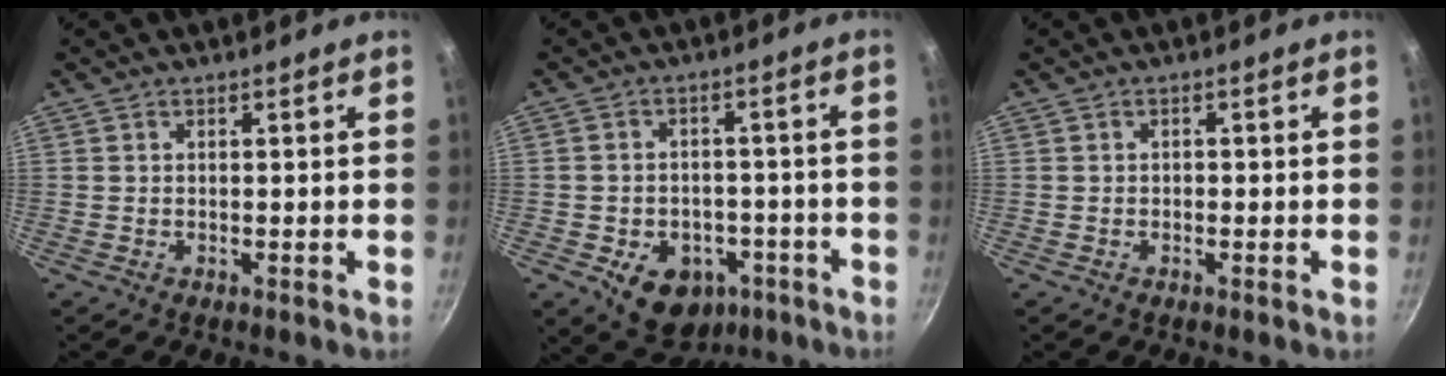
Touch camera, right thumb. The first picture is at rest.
{"total": 12.3, "force": [-5.1, 9.1, 6.4], "torque": [-0.058, 0.029, -0.058]}
{"total": 0.7, "force": [-0.3, 0.5, 0.4], "torque": [-0.005, 0.004, -0.003]}